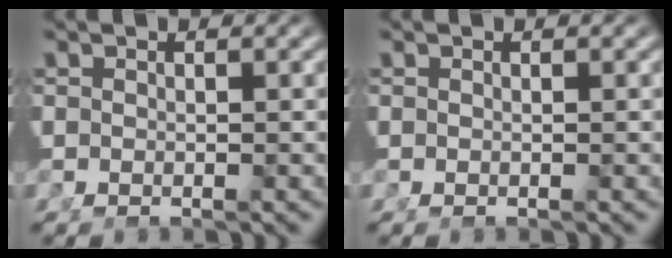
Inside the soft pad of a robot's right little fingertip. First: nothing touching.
{"total": 0.0}